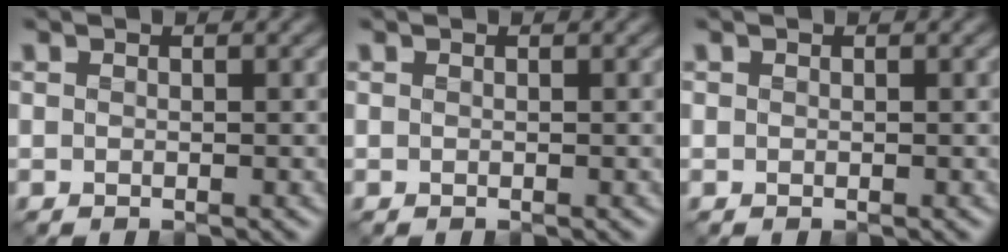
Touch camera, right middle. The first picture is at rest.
{"total": 0.0}
{"total": 0.0}